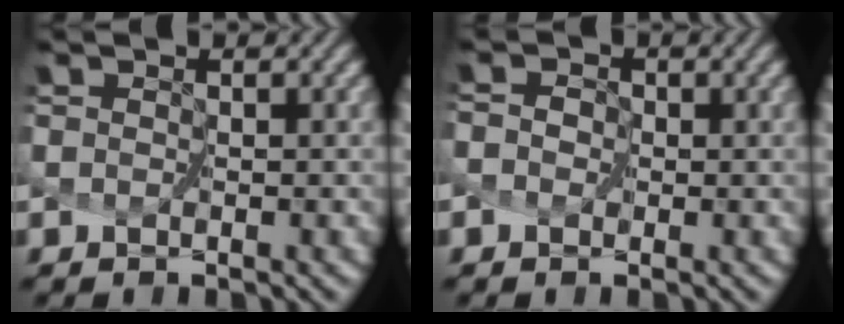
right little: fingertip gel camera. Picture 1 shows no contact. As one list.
[{"total": 1.8, "force": [-0.3, 1.4, 1.0], "torque": [-0.016, 0.007, -0.013]}]